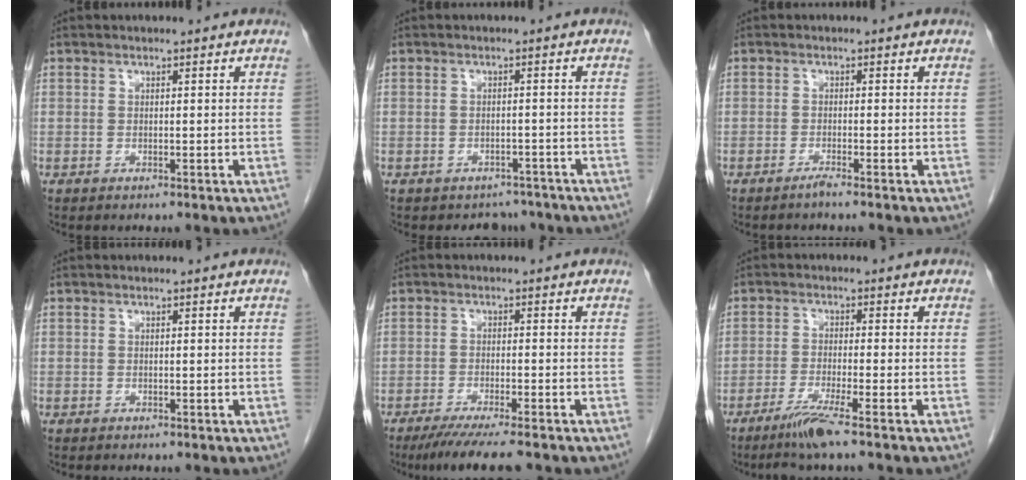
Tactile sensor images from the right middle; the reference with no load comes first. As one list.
[{"total": 3.7, "force": [-3.1, 2.0, -0.2], "torque": [0.008, 0.011, -0.042]}, {"total": 1.2, "force": [-1.0, -0.3, 0.6], "torque": [-0.011, 0.000, -0.019]}, {"total": 0.0}, {"total": 8.1, "force": [-6.6, 0.4, 4.8], "torque": [-0.068, -0.018, -0.102]}, {"total": 5.1, "force": [-3.6, -0.9, 3.4], "torque": [-0.069, -0.015, -0.074]}]